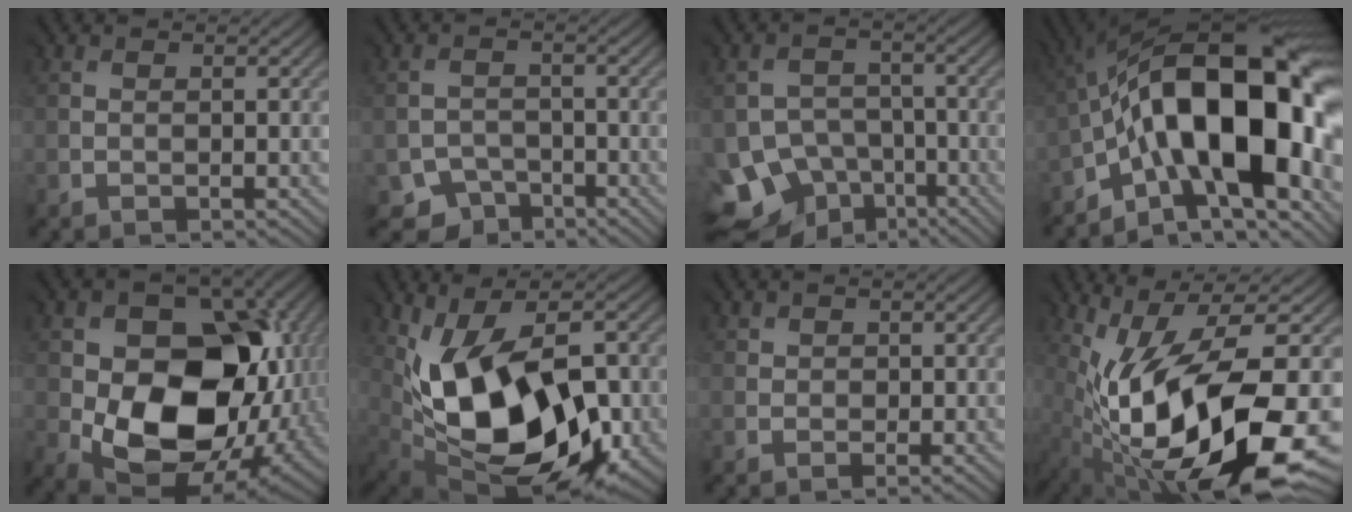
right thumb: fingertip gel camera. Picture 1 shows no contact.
{"total": 3.4, "force": [-2.7, 2.0, -0.2], "torque": [0.013, -0.007, -0.049]}
{"total": 10.4, "force": [-6.9, 7.2, 2.9], "torque": [-0.065, -0.027, -0.108]}
{"total": 20.2, "force": [-3.7, 9.6, 17.3], "torque": [-0.264, 0.020, -0.072]}
{"total": 16.9, "force": [-2.3, 11.9, 11.8], "torque": [-0.184, -0.036, -0.029]}
{"total": 15.1, "force": [-1.2, 8.8, 12.2], "torque": [-0.214, -0.026, -0.016]}
{"total": 0.9, "force": [0.4, 0.8, 0.3], "torque": [0.000, -0.001, 0.007]}
{"total": 18.7, "force": [-5.2, 6.9, 16.6], "torque": [-0.310, -0.021, -0.083]}